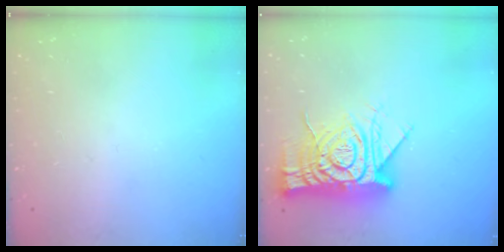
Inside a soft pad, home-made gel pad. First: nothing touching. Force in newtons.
{"total": 18.4, "press": 18.3, "slide": 1.8}